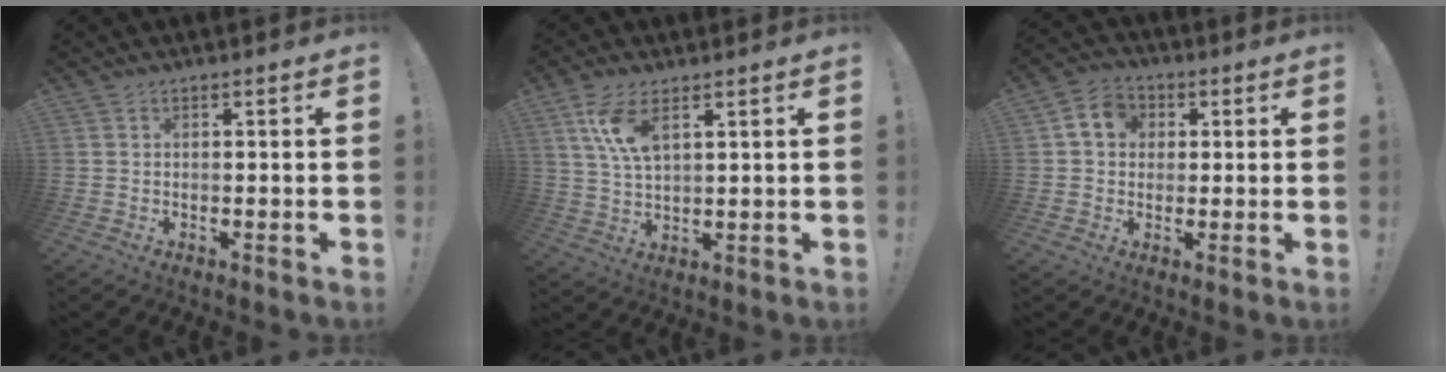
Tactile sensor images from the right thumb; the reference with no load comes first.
{"total": 8.9, "force": [4.5, 3.5, 6.8], "torque": [-0.128, -0.016, 0.079]}
{"total": 7.9, "force": [1.9, 6.7, 3.8], "torque": [-0.053, 0.007, 0.039]}